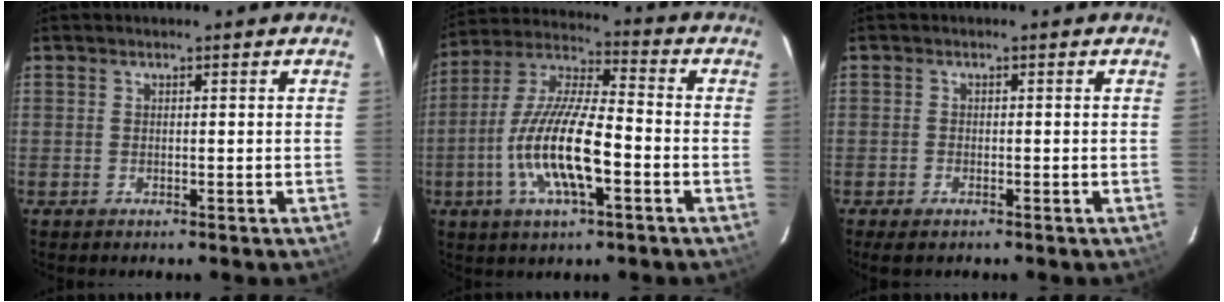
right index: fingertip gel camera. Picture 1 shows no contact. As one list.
[{"total": 15.5, "force": [-4.8, 4.1, 14.1], "torque": [-0.287, -0.008, -0.096]}, {"total": 2.3, "force": [-1.7, 1.2, 1.1], "torque": [-0.027, -0.005, -0.031]}]